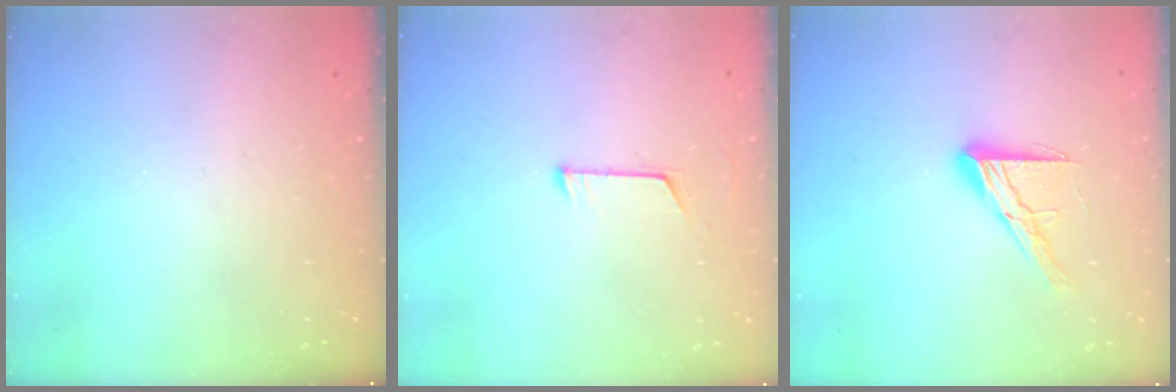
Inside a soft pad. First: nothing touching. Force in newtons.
{"total": 4.7, "press": 4.7, "slide": 0.5}
{"total": 12.3, "press": 12.2, "slide": 1.1}